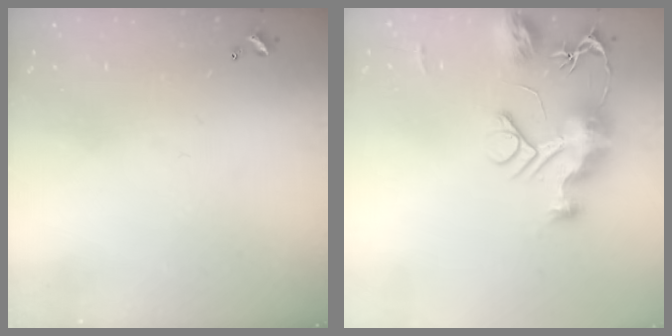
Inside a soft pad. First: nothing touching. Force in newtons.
{"total": 13.2, "press": 13.2, "slide": 1.1}